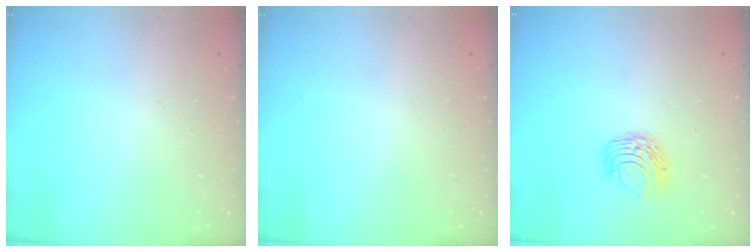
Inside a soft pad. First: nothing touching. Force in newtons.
{"total": 0.0}
{"total": 7.7, "press": 7.7, "slide": 0.3}